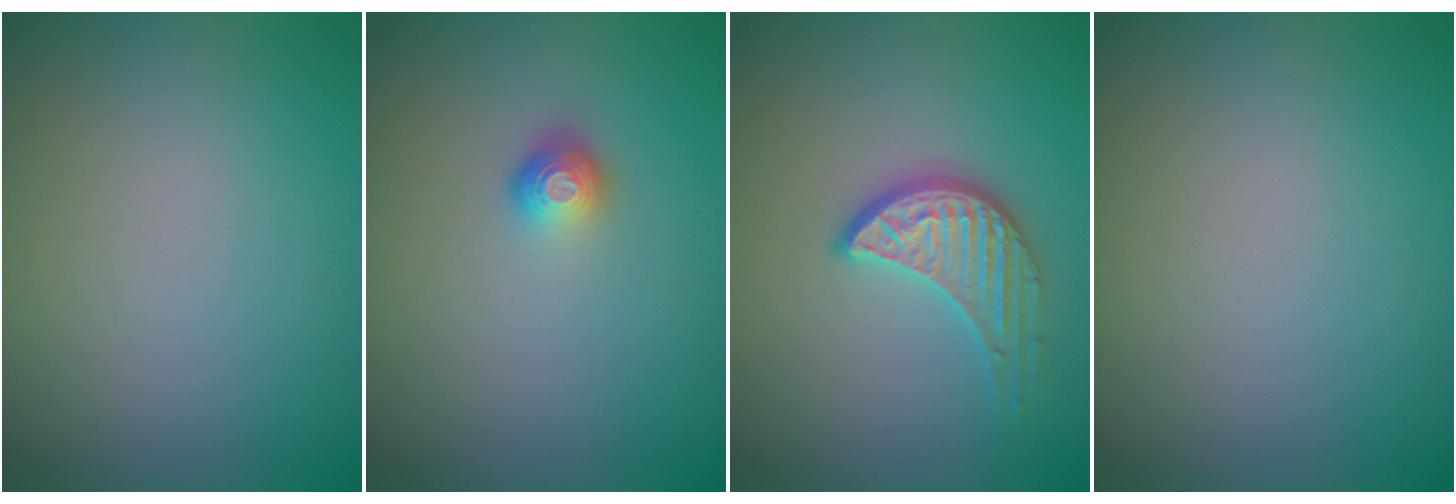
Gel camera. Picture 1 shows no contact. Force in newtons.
{"total": 1.7, "press": 1.3, "slide": 1.2}
{"total": 3.5, "press": 3.1, "slide": 1.7}
{"total": 0.0}